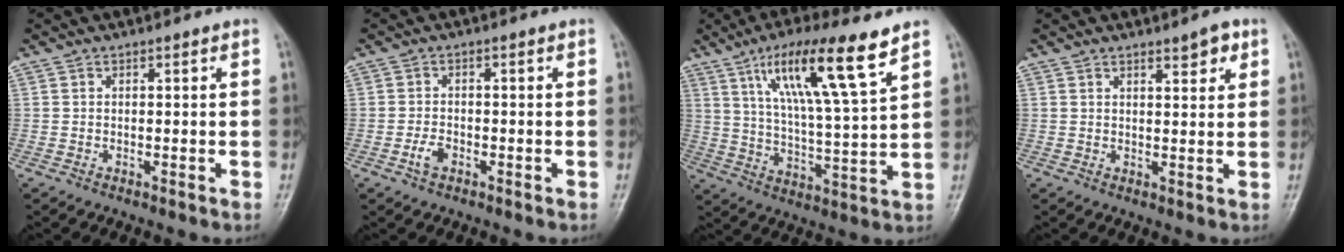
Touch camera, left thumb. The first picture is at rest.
{"total": 2.5, "force": [-1.2, 1.5, 1.6], "torque": [-0.033, 0.008, -0.025]}
{"total": 15.9, "force": [8.9, 2.0, 13.1], "torque": [-0.227, -0.035, 0.161]}
{"total": 3.5, "force": [2.2, 1.2, 2.5], "torque": [-0.026, -0.013, 0.031]}